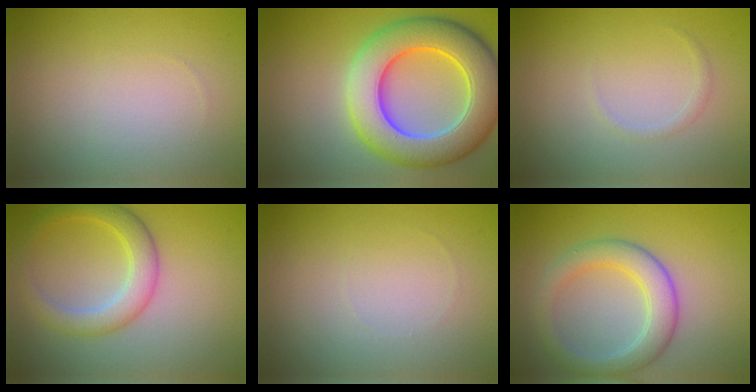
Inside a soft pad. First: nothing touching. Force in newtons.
{"total": 10.1, "press": 10.1, "slide": 0.8}
{"total": 0.7, "press": 0.7, "slide": 0.1}
{"total": 3.7, "press": 3.7, "slide": 0.2}
{"total": 0.0}
{"total": 4.3, "press": 4.3, "slide": 0.3}